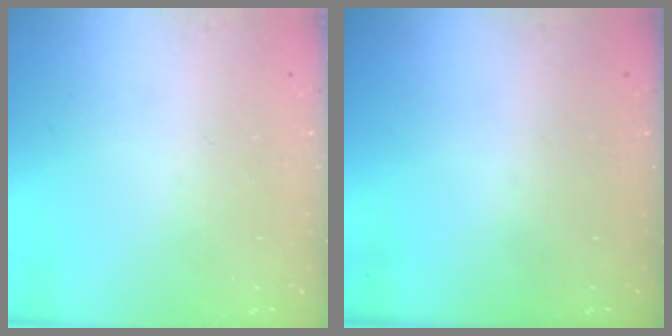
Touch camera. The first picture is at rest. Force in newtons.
{"total": 0.0}